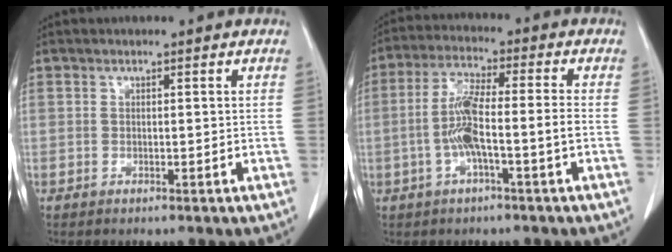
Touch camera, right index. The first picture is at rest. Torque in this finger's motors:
{"motor_torque": [1.45, -0.49, 0.75, 0.18]}